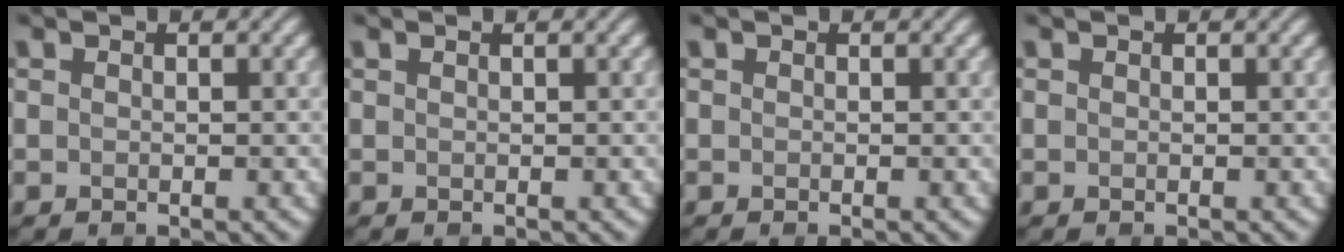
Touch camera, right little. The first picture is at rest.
{"total": 0.7, "force": [0.5, 0.2, 0.4], "torque": [-0.005, 0.003, 0.003]}
{"total": 0.0}
{"total": 0.0}